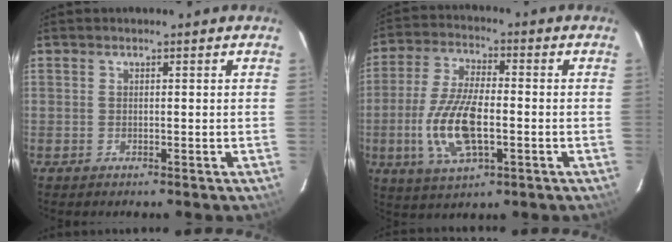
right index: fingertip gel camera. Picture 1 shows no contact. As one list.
[{"total": 13.4, "force": [-3.1, 5.3, 11.9], "torque": [-0.251, -0.004, -0.057]}]